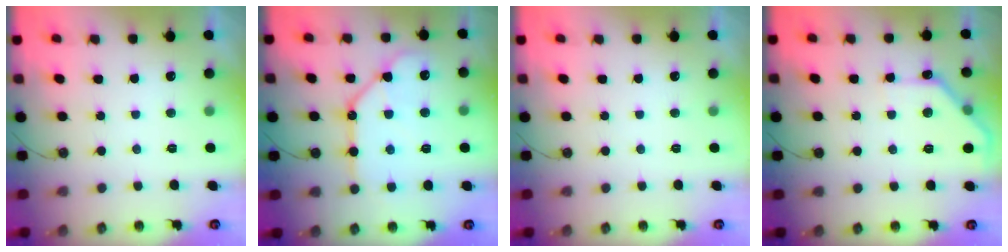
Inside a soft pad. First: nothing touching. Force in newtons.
{"total": 14.5, "press": 14.4, "slide": 1.8}
{"total": 0.0}
{"total": 9.8, "press": 9.8, "slide": 0.2}